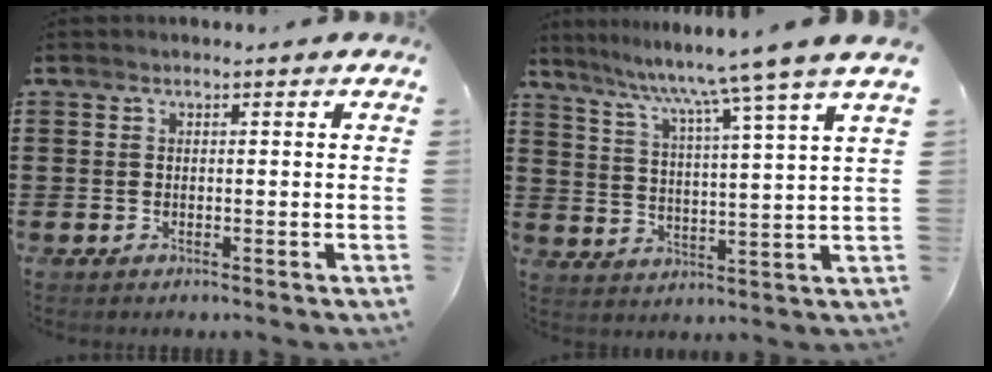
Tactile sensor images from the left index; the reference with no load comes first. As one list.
[{"total": 8.1, "force": [6.8, -1.9, 4.0], "torque": [-0.104, -0.045, 0.106]}]